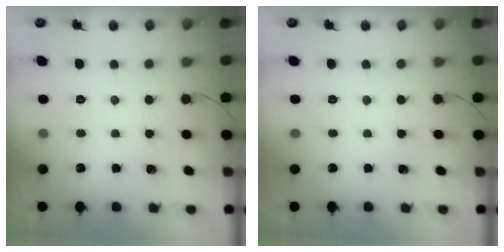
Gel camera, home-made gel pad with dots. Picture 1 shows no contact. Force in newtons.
{"total": 0.0}